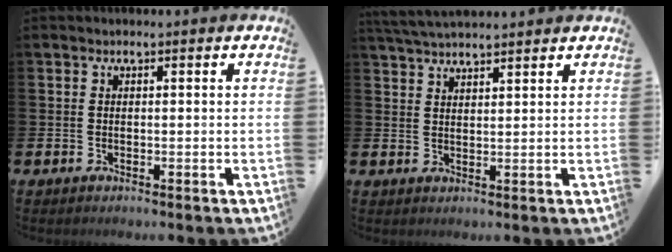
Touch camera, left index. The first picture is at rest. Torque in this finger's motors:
{"motor_torque": [0.90, -1.11, 0.57, 0.09]}